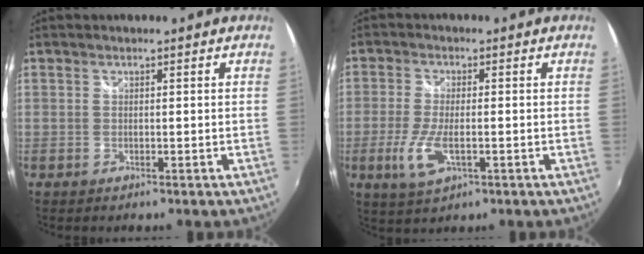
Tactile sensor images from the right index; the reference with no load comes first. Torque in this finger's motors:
{"motor_torque": [0.17, -0.01, 0.20, 0.09]}